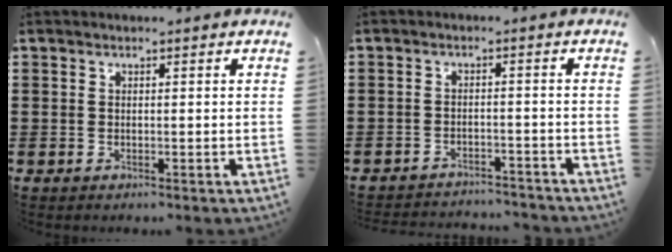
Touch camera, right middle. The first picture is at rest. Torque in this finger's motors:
{"motor_torque": [0.09, -0.04, -0.06, -0.01]}